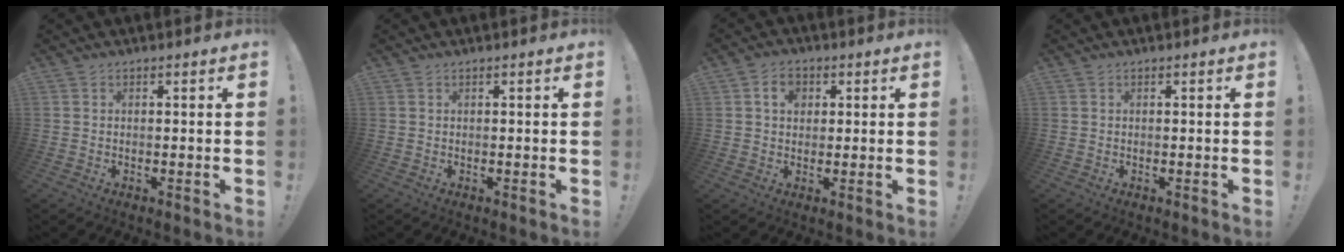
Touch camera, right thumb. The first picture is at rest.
{"total": 0.0}
{"total": 5.7, "force": [1.7, 4.1, 3.5], "torque": [-0.045, 0.004, 0.028]}
{"total": 0.0}